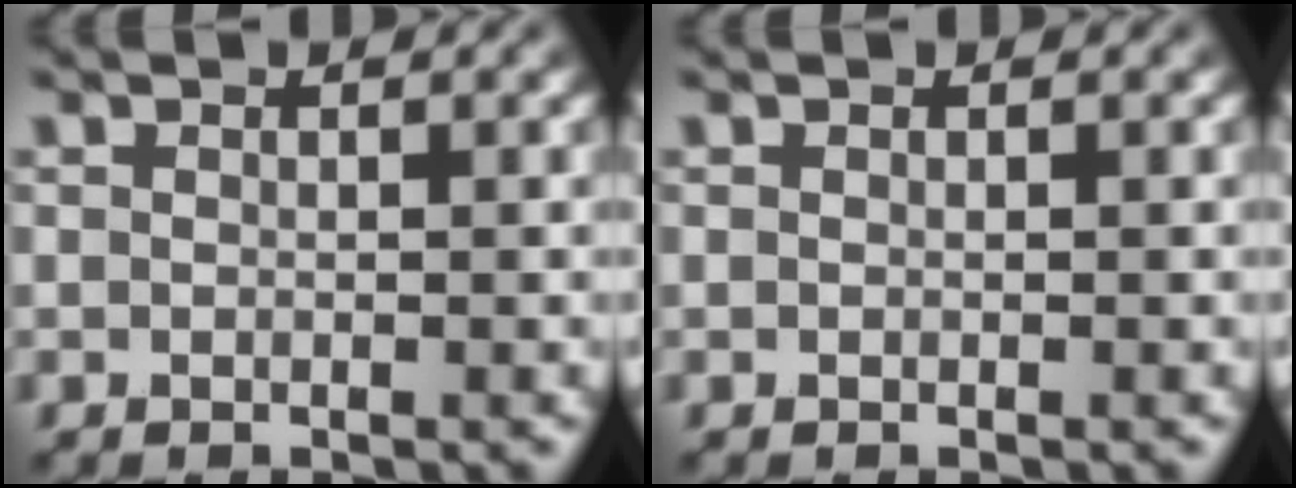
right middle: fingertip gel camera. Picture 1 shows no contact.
{"total": 0.0}